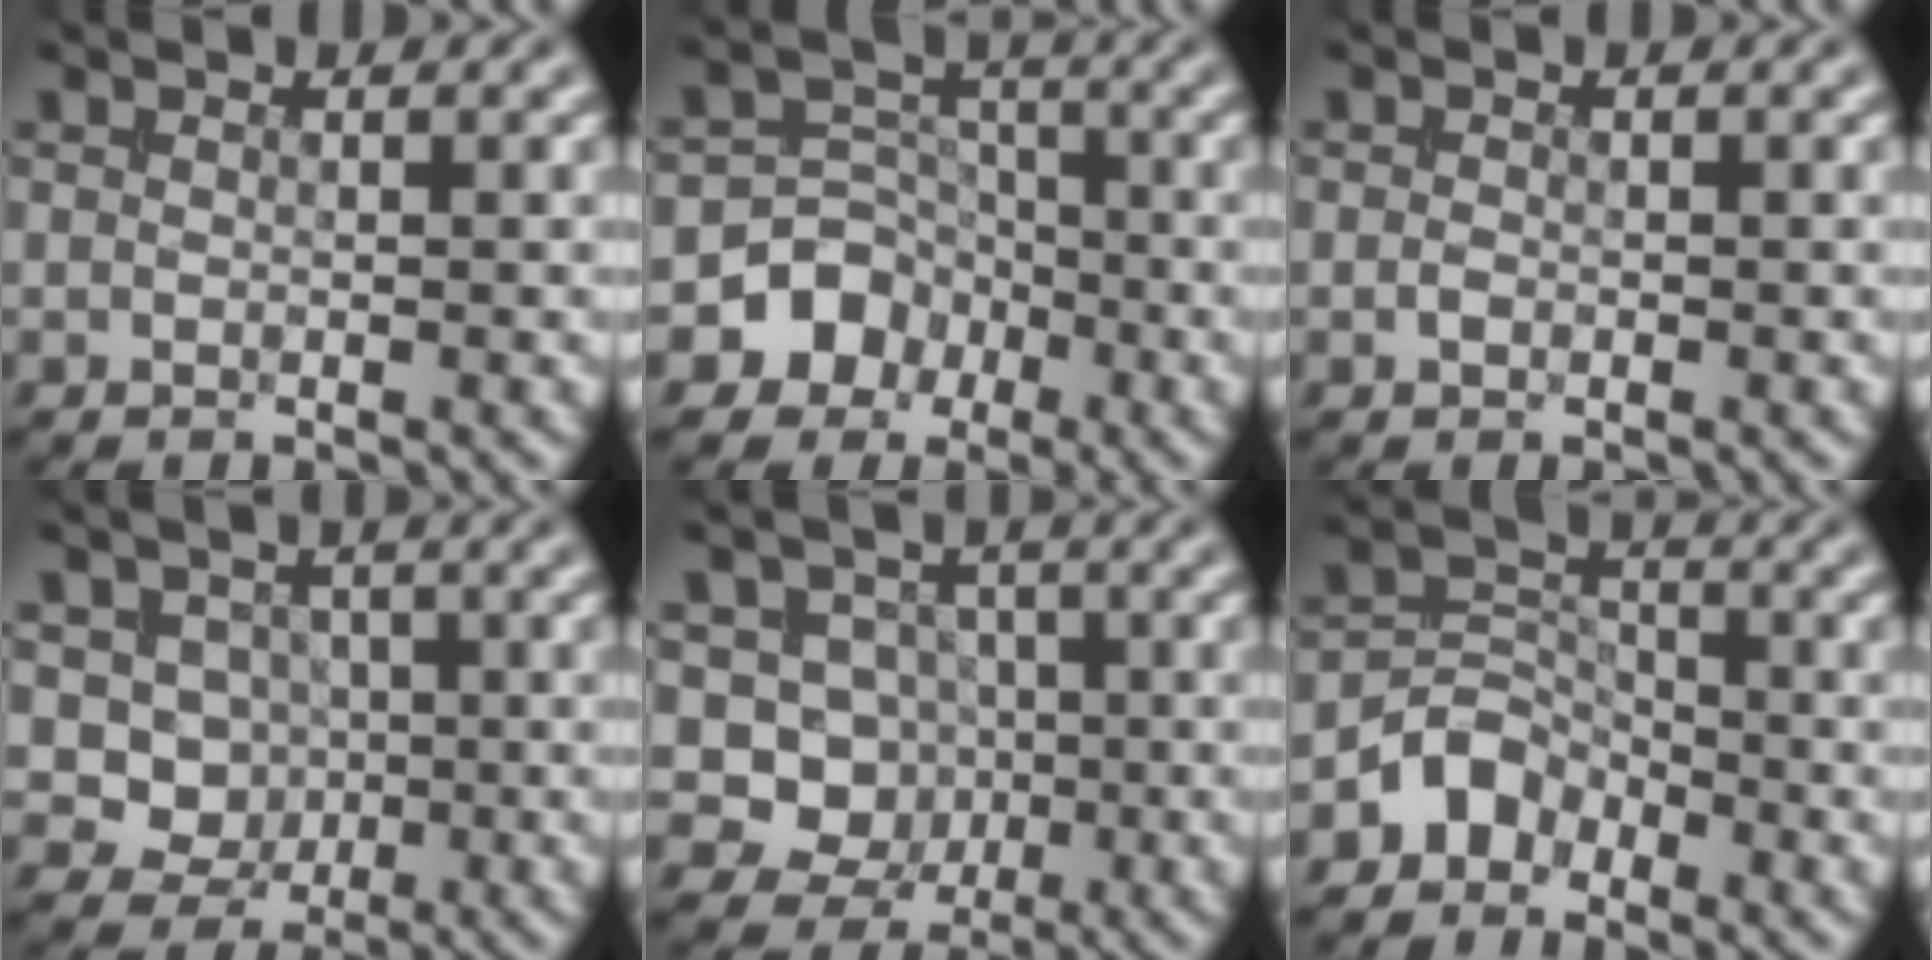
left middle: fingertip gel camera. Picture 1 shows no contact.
{"total": 5.3, "force": [-2.5, 4.6, 0.9], "torque": [0.024, 0.012, -0.068]}
{"total": 0.7, "force": [-0.2, 0.5, 0.4], "torque": [-0.007, -0.002, -0.006]}
{"total": 4.1, "force": [0.3, 3.8, 1.6], "torque": [-0.007, -0.004, -0.010]}
{"total": 5.2, "force": [-0.2, 4.9, 1.6], "torque": [0.002, -0.001, -0.026]}
{"total": 2.9, "force": [-1.9, 2.1, 0.5], "torque": [0.004, 0.012, -0.043]}